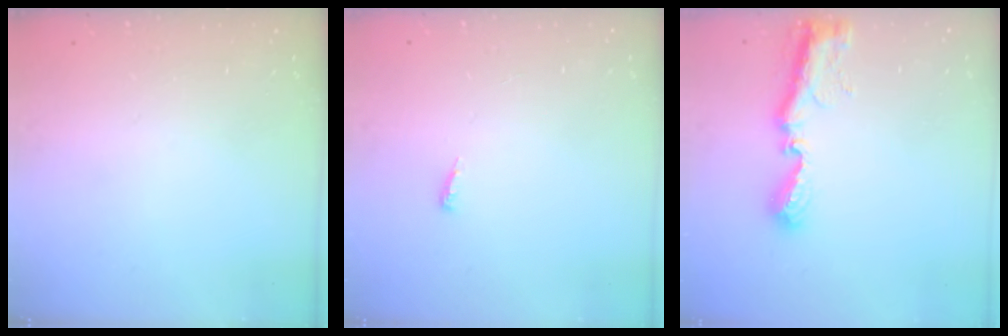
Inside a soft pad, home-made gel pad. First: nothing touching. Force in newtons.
{"total": 4.6, "press": 4.5, "slide": 0.9}
{"total": 9.9, "press": 9.9, "slide": 0.7}